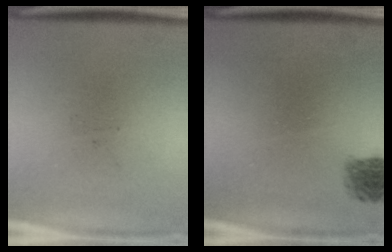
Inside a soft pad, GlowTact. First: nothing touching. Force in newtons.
{"total": 1.8}